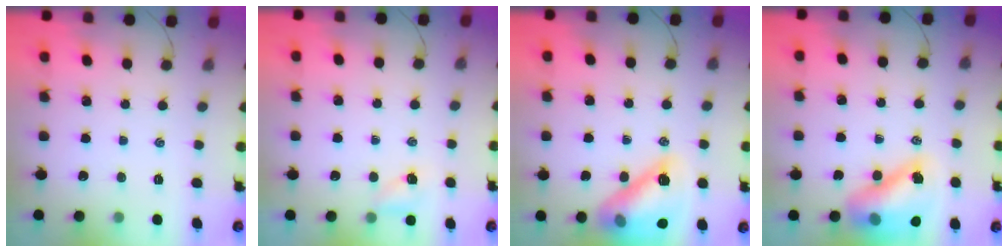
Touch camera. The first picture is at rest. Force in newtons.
{"total": 3.9, "press": 3.7, "slide": 1.2}
{"total": 17.6, "press": 17.5, "slide": 2.0}
{"total": 14.0, "press": 13.5, "slide": 3.7}